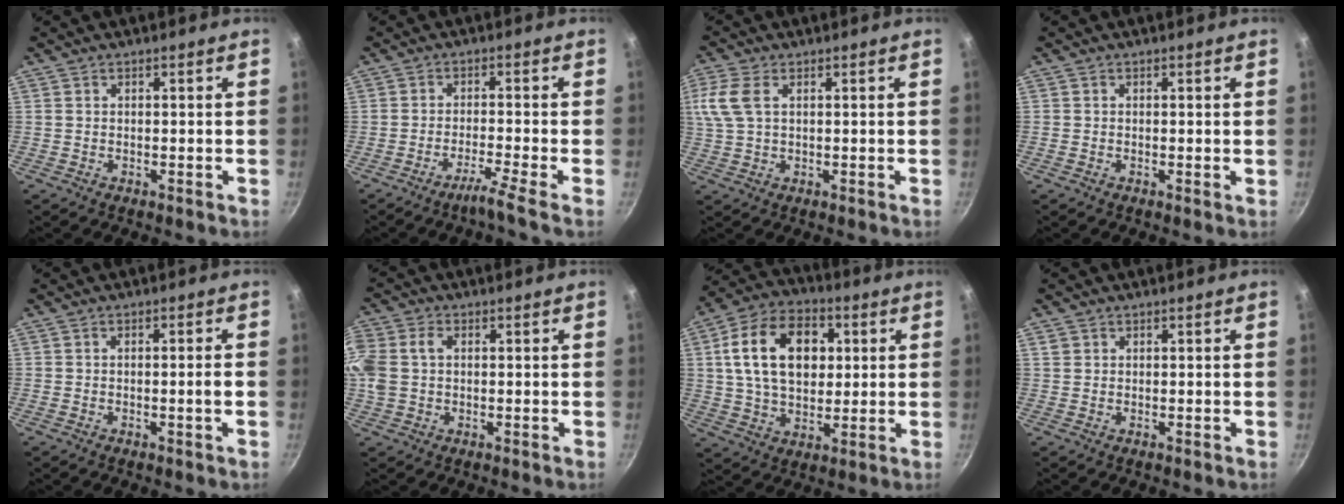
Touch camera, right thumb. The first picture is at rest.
{"total": 3.9, "force": [-2.7, -1.1, 2.6], "torque": [-0.061, 0.016, -0.052]}
{"total": 6.5, "force": [1.8, 3.7, 5.1], "torque": [-0.117, 0.011, 0.034]}
{"total": 0.5, "force": [0.0, 0.4, 0.3], "torque": [-0.004, -0.001, -0.003]}
{"total": 1.9, "force": [-0.6, 0.0, 1.9], "torque": [-0.027, 0.010, -0.007]}
{"total": 10.1, "force": [1.4, 7.7, 6.4], "torque": [-0.152, 0.019, 0.023]}
{"total": 18.0, "force": [3.9, 12.2, 12.6], "torque": [-0.190, 0.010, 0.058]}
{"total": 1.0, "force": [0.4, 0.9, 0.2], "torque": [-0.001, 0.004, 0.005]}